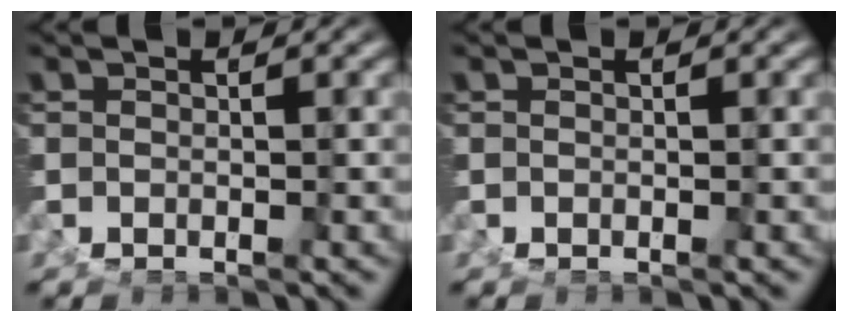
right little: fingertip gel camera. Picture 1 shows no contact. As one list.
[{"total": 0.0}]